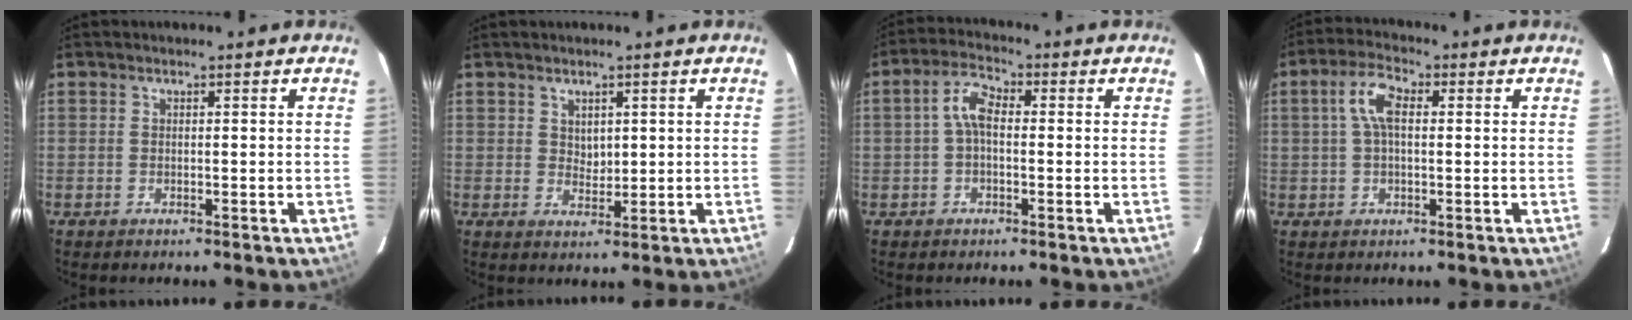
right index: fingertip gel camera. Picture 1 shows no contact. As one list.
[{"total": 2.3, "force": [1.2, 1.7, 1.0], "torque": [-0.012, 0.000, 0.025]}, {"total": 4.4, "force": [-0.2, 2.3, 3.8], "torque": [-0.080, 0.018, -0.003]}, {"total": 5.6, "force": [1.0, 2.5, 4.9], "torque": [-0.100, 0.016, 0.018]}]